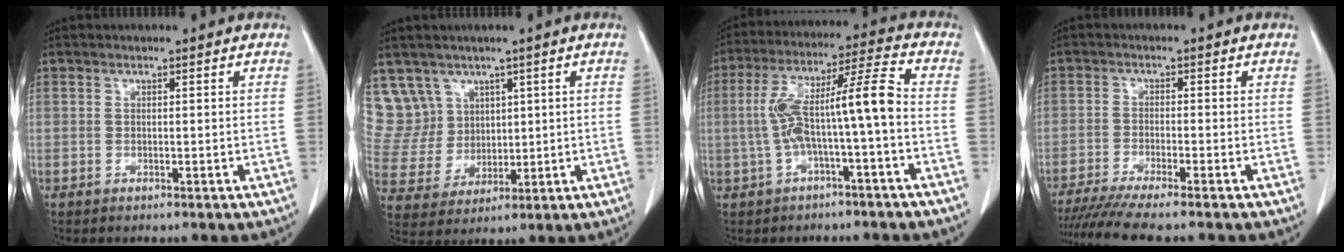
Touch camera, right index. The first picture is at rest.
{"total": 9.0, "force": [5.6, 7.1, 0.2], "torque": [-0.013, 0.030, 0.127]}
{"total": 10.9, "force": [-1.4, 0.7, 10.8], "torque": [-0.204, 0.043, -0.025]}
{"total": 8.7, "force": [-7.4, -0.7, 4.5], "torque": [-0.060, -0.020, -0.120]}